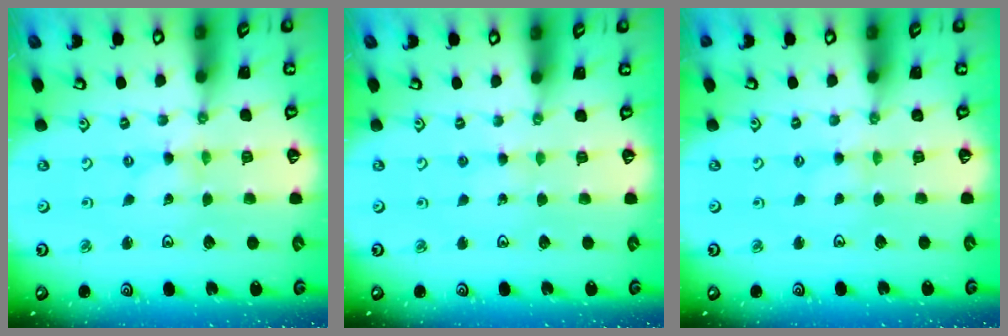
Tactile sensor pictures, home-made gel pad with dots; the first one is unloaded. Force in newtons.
{"total": 2.3, "press": 2.3, "slide": 0.3}
{"total": 1.2, "press": 1.2, "slide": 0.3}